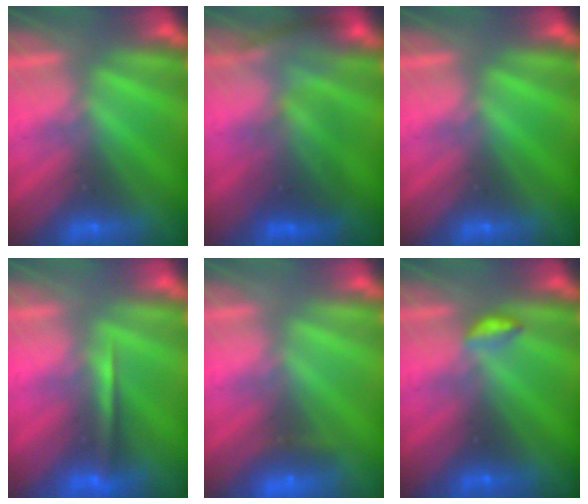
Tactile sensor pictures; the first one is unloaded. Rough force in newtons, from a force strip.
{"total": 2.7}
{"total": 0.0}
{"total": 1.3}
{"total": 2.3}
{"total": 2.9}